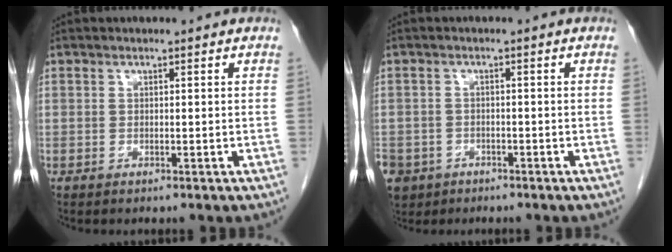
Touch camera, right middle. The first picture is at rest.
{"total": 9.7, "force": [-5.2, 7.7, 2.8], "torque": [-0.091, -0.005, -0.080]}